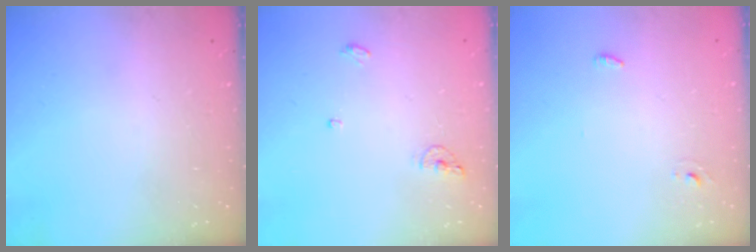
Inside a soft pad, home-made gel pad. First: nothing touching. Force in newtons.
{"total": 5.7, "press": 5.7, "slide": 0.9}
{"total": 3.1, "press": 2.8, "slide": 1.2}